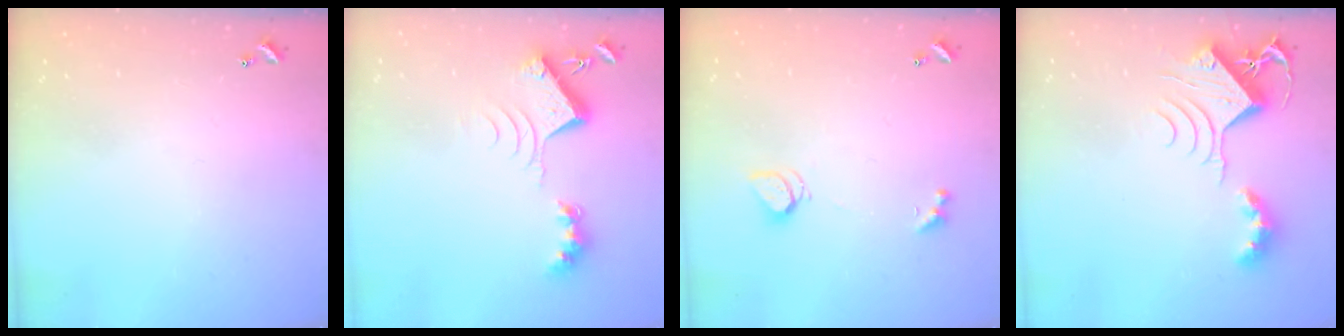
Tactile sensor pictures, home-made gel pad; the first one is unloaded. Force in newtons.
{"total": 8.7, "press": 8.6, "slide": 1.1}
{"total": 2.0, "press": 1.9, "slide": 0.5}
{"total": 9.5, "press": 9.3, "slide": 1.6}